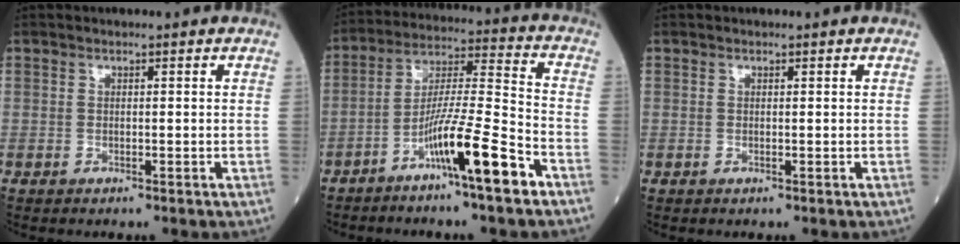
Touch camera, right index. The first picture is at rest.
{"total": 12.0, "force": [-6.8, -0.4, 9.9], "torque": [-0.173, -0.004, -0.125]}
{"total": 0.0}